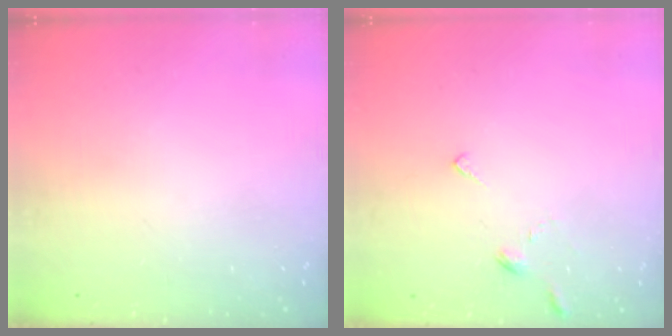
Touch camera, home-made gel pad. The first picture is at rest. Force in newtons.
{"total": 2.8, "press": 2.8, "slide": 0.6}